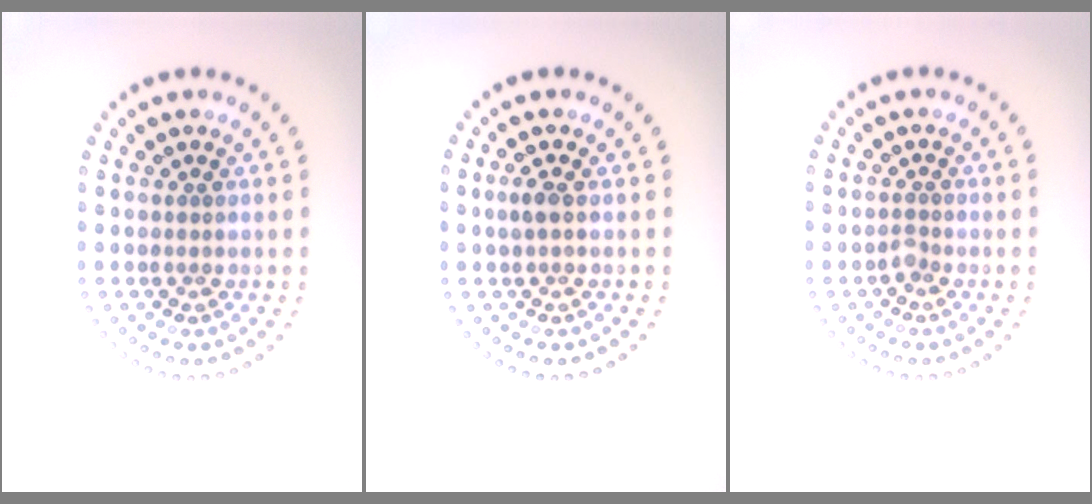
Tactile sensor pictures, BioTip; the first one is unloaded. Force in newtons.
{"total": 1.0, "press": 1.0, "slide": 0.3}
{"total": 0.8, "press": 0.5, "slide": 0.5}